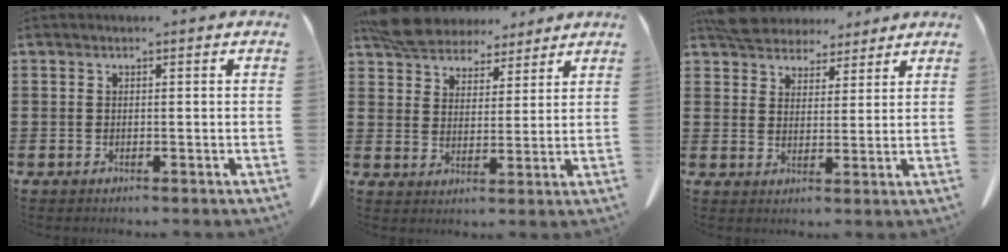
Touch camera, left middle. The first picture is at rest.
{"total": 7.0, "force": [6.4, 2.4, 1.5], "torque": [-0.056, -0.012, 0.121]}
{"total": 5.4, "force": [5.0, 2.0, 0.7], "torque": [-0.035, -0.006, 0.097]}